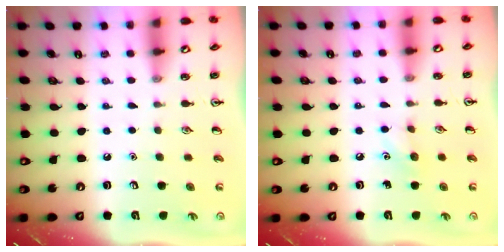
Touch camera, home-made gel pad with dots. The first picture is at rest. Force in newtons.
{"total": 5.7, "press": 5.4, "slide": 1.9}